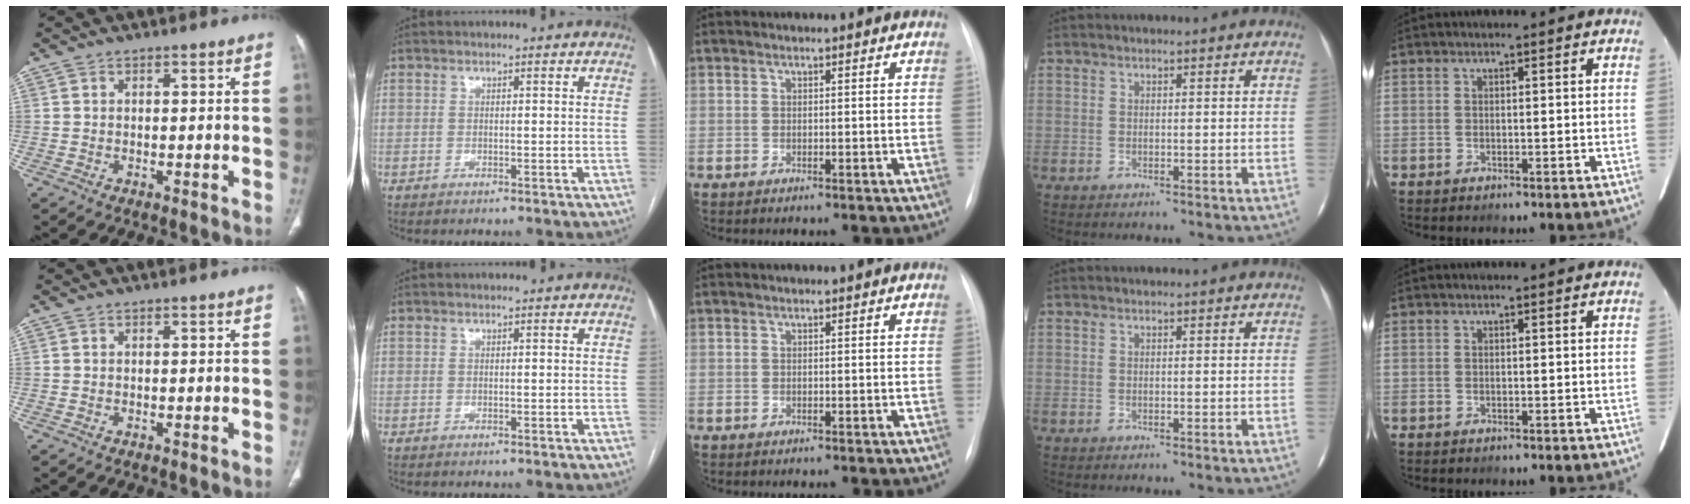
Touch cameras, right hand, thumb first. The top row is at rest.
{}